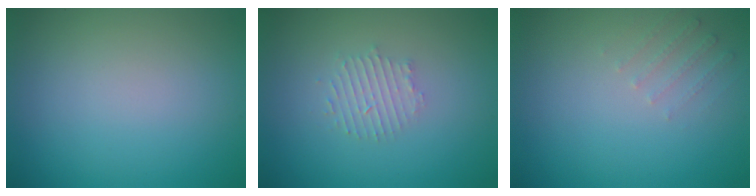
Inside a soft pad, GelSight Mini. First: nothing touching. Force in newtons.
{"total": 1.8, "press": 1.7, "slide": 0.4}
{"total": 1.3, "press": 1.3, "slide": 0.4}